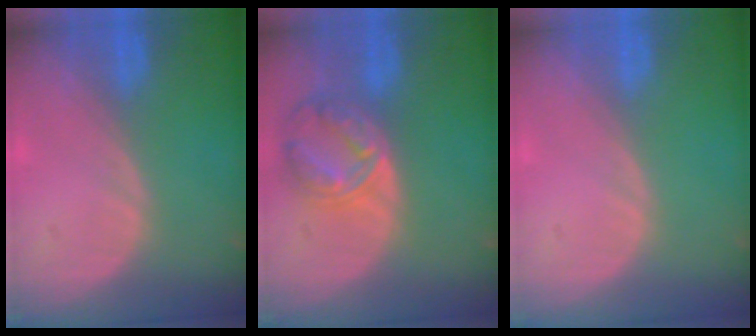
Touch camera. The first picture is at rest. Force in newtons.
{"total": 8.3, "press": 7.1, "slide": 4.2}
{"total": 0.0}